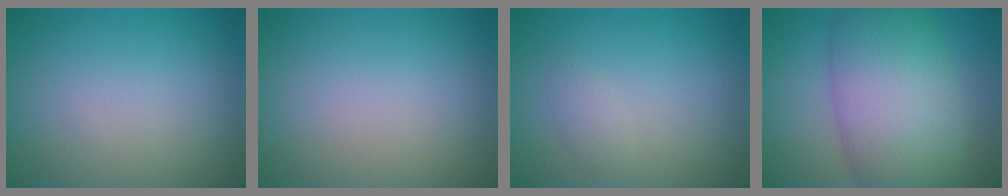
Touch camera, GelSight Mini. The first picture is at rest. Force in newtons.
{"total": 0.0}
{"total": 1.1, "press": 1.1, "slide": 0.0}
{"total": 10.4, "press": 10.3, "slide": 0.4}